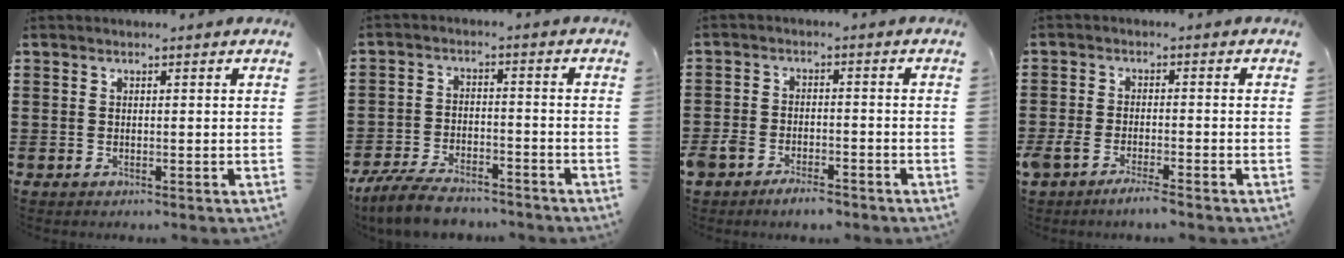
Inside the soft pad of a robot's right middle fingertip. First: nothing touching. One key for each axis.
{"total": 6.7, "fx": -6.0, "fy": 1.6, "fz": 2.6, "tx": -0.056, "ty": 0.007, "tz": -0.116}
{"total": 3.9, "fx": -3.5, "fy": 1.2, "fz": 1.1, "tx": -0.034, "ty": 0.004, "tz": -0.074}
{"total": 3.2, "fx": -2.6, "fy": 0.3, "fz": 1.8, "tx": -0.046, "ty": -0.005, "tz": -0.054}